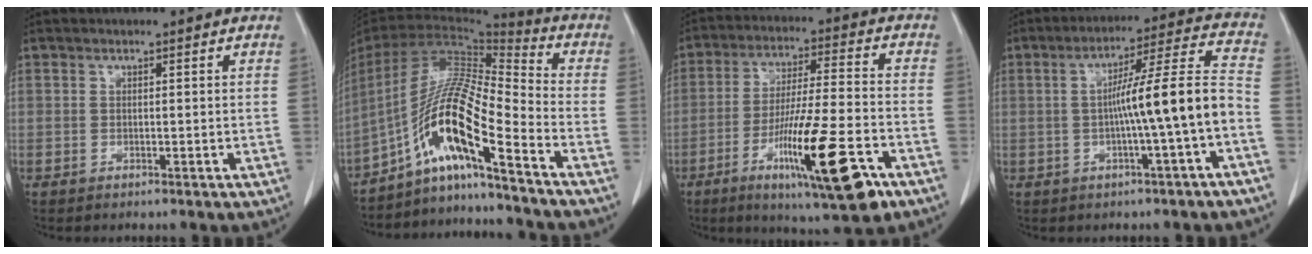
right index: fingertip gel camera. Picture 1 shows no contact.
{"total": 13.7, "force": [-8.9, 0.0, 10.5], "torque": [-0.199, 0.012, -0.167]}
{"total": 17.9, "force": [-8.3, 1.4, 15.8], "torque": [-0.264, -0.031, -0.136]}
{"total": 12.0, "force": [-2.5, -0.8, 11.8], "torque": [-0.184, 0.021, -0.040]}